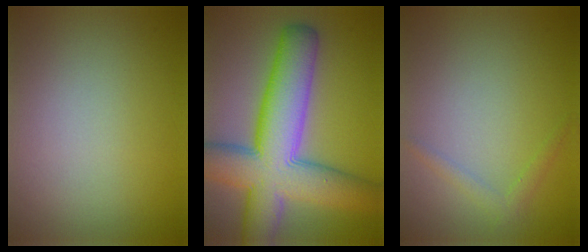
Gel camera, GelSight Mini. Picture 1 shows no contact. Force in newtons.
{"total": 11.8, "press": 11.8, "slide": 0.4}
{"total": 1.2, "press": 1.2, "slide": 0.1}